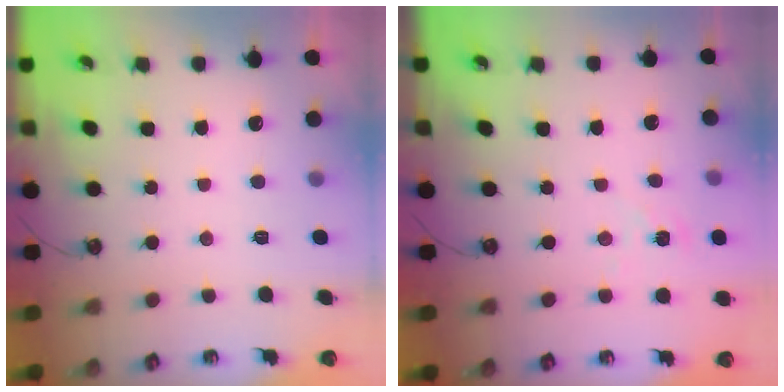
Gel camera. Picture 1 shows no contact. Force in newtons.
{"total": 1.0, "press": 1.0, "slide": 0.2}